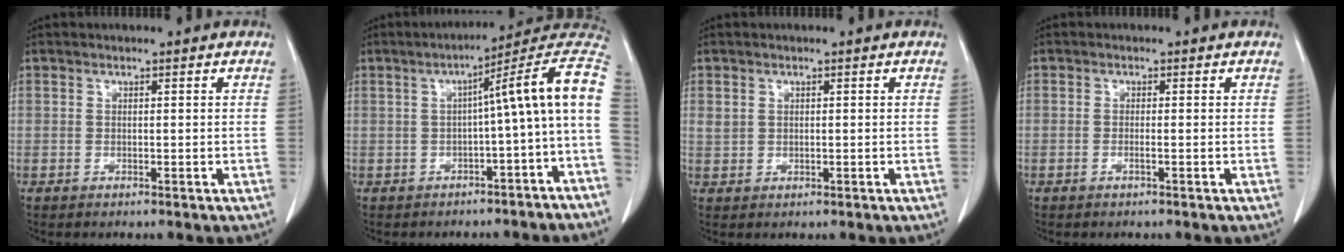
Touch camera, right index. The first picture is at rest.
{"total": 12.0, "force": [-1.5, -0.1, 11.9], "torque": [-0.148, 0.040, -0.033]}
{"total": 1.5, "force": [0.7, 1.2, 0.6], "torque": [-0.010, 0.006, 0.018]}
{"total": 0.6, "force": [-0.2, -0.1, 0.5], "torque": [-0.009, 0.002, -0.003]}